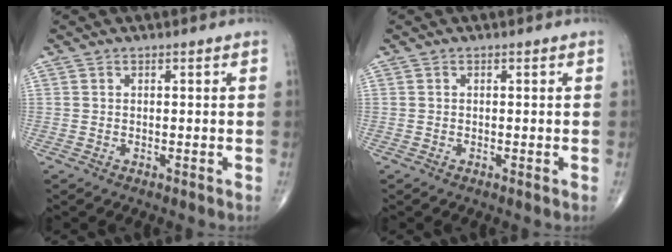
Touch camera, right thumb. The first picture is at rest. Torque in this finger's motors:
{"motor_torque": [0.10, -0.09, -0.26, -0.25, -0.01]}